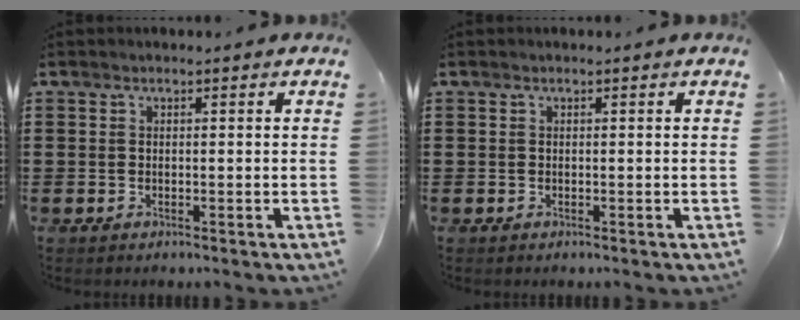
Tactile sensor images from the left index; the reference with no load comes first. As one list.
[{"total": 0.0}]